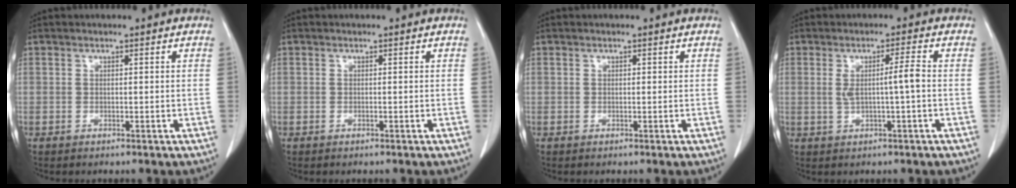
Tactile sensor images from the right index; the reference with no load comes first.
{"total": 0.0}
{"total": 0.0}
{"total": 4.0, "force": [0.0, -0.3, 4.0], "torque": [-0.073, 0.003, 0.005]}